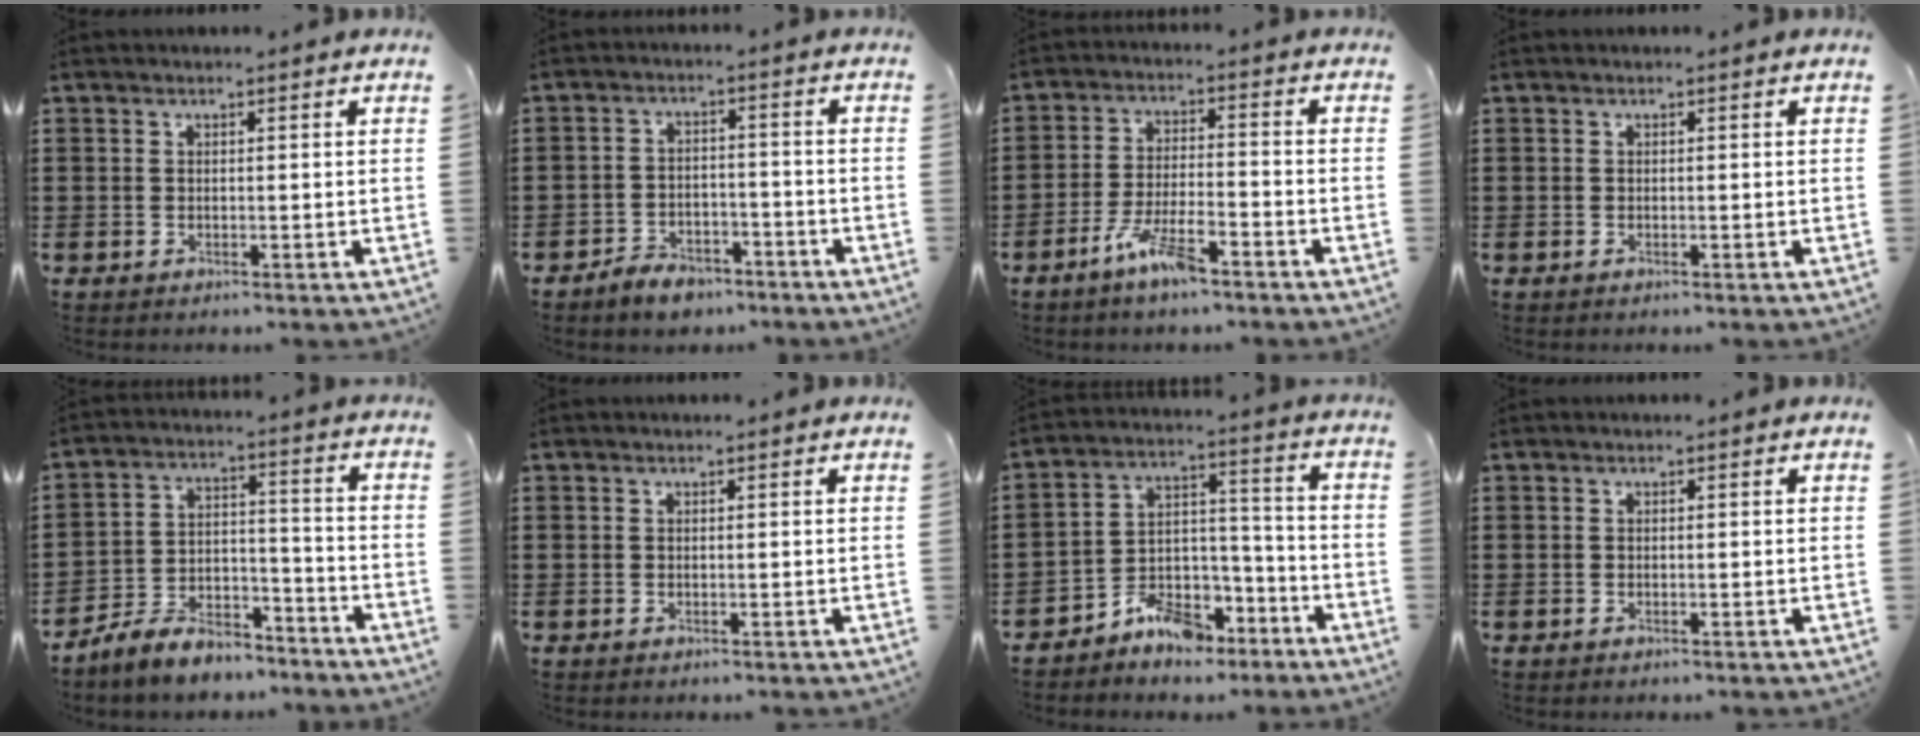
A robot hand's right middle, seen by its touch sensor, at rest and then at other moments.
{"total": 3.9, "force": [-3.6, 1.4, 0.7], "torque": [-0.013, 0.012, -0.072]}
{"total": 6.9, "force": [-4.7, 1.3, 4.8], "torque": [-0.111, -0.007, -0.089]}
{"total": 0.0}
{"total": 7.1, "force": [-6.5, 2.2, 1.9], "torque": [-0.037, 0.018, -0.127]}
{"total": 0.0}
{"total": 6.5, "force": [-5.7, 2.7, 1.5], "torque": [-0.039, 0.008, -0.115]}
{"total": 0.0}